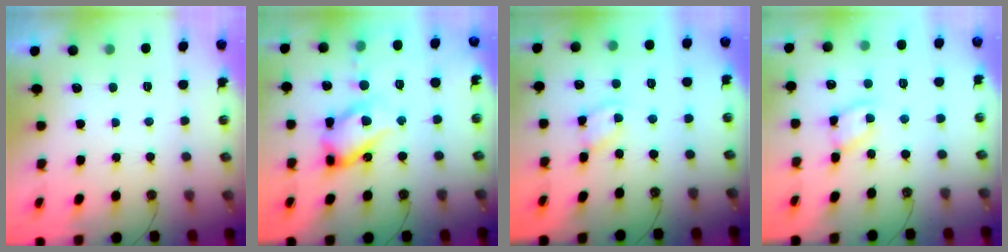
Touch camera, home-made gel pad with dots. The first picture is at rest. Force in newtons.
{"total": 17.7, "press": 17.6, "slide": 1.9}
{"total": 2.7, "press": 2.7, "slide": 0.1}
{"total": 7.0, "press": 7.0, "slide": 0.4}